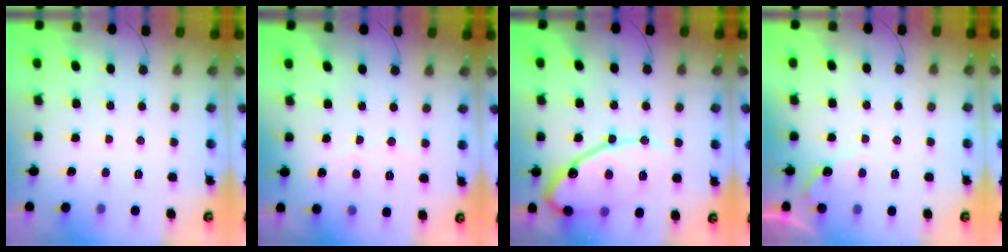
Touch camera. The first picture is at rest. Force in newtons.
{"total": 2.5, "press": 2.5, "slide": 0.2}
{"total": 15.4, "press": 15.4, "slide": 1.1}
{"total": 4.3, "press": 4.3, "slide": 0.3}